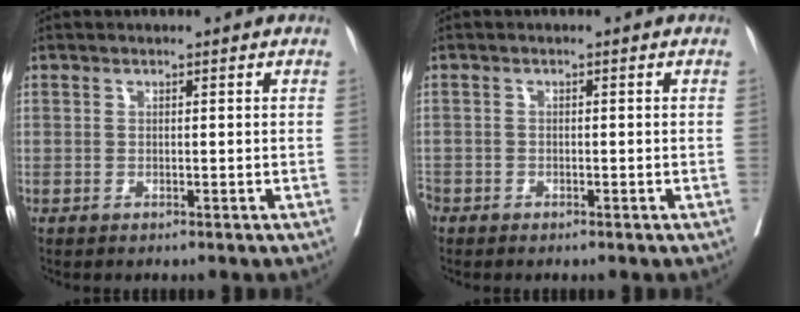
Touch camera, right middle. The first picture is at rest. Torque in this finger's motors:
{"motor_torque": [1.08, -1.06, 0.41, 0.05]}